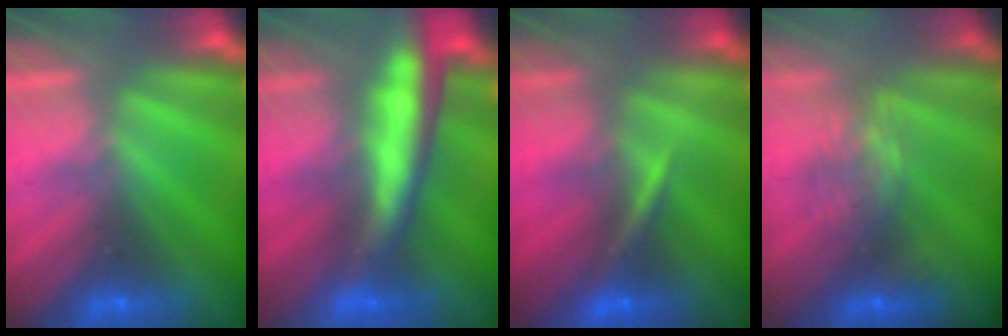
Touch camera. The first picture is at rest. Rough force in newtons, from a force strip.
{"total": 8.1}
{"total": 3.1}
{"total": 6.0}